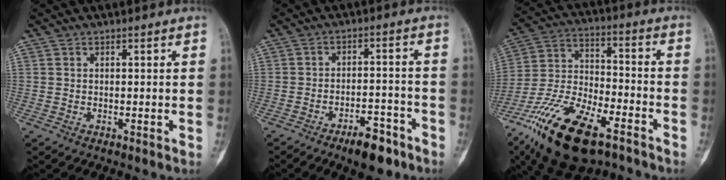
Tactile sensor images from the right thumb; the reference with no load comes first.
{"total": 7.8, "force": [-5.3, 3.1, 4.9], "torque": [-0.063, 0.035, -0.080]}
{"total": 22.0, "force": [-13.6, 9.0, 14.8], "torque": [-0.302, 0.049, -0.245]}